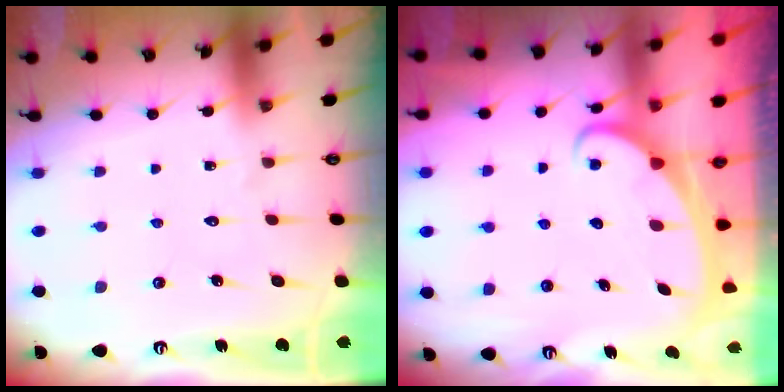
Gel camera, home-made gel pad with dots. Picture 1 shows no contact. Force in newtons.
{"total": 2.4, "press": 2.4, "slide": 0.4}